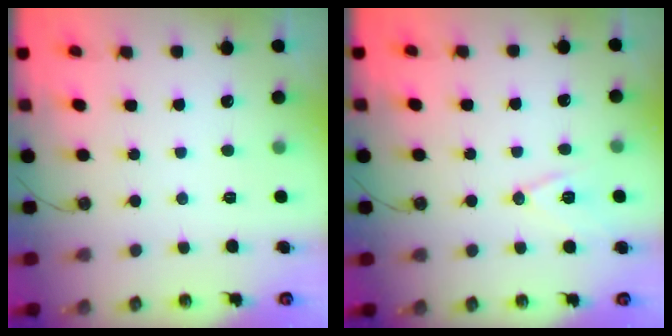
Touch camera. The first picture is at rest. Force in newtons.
{"total": 9.6, "press": 9.0, "slide": 3.5}